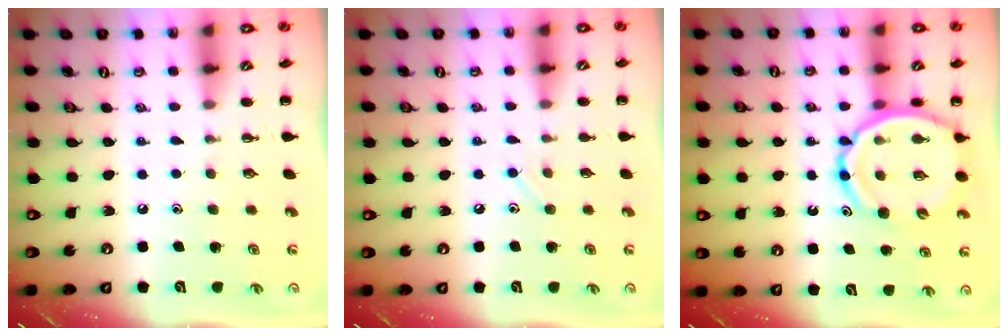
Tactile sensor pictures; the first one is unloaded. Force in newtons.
{"total": 5.0, "press": 4.8, "slide": 1.4}
{"total": 13.7, "press": 13.2, "slide": 3.6}